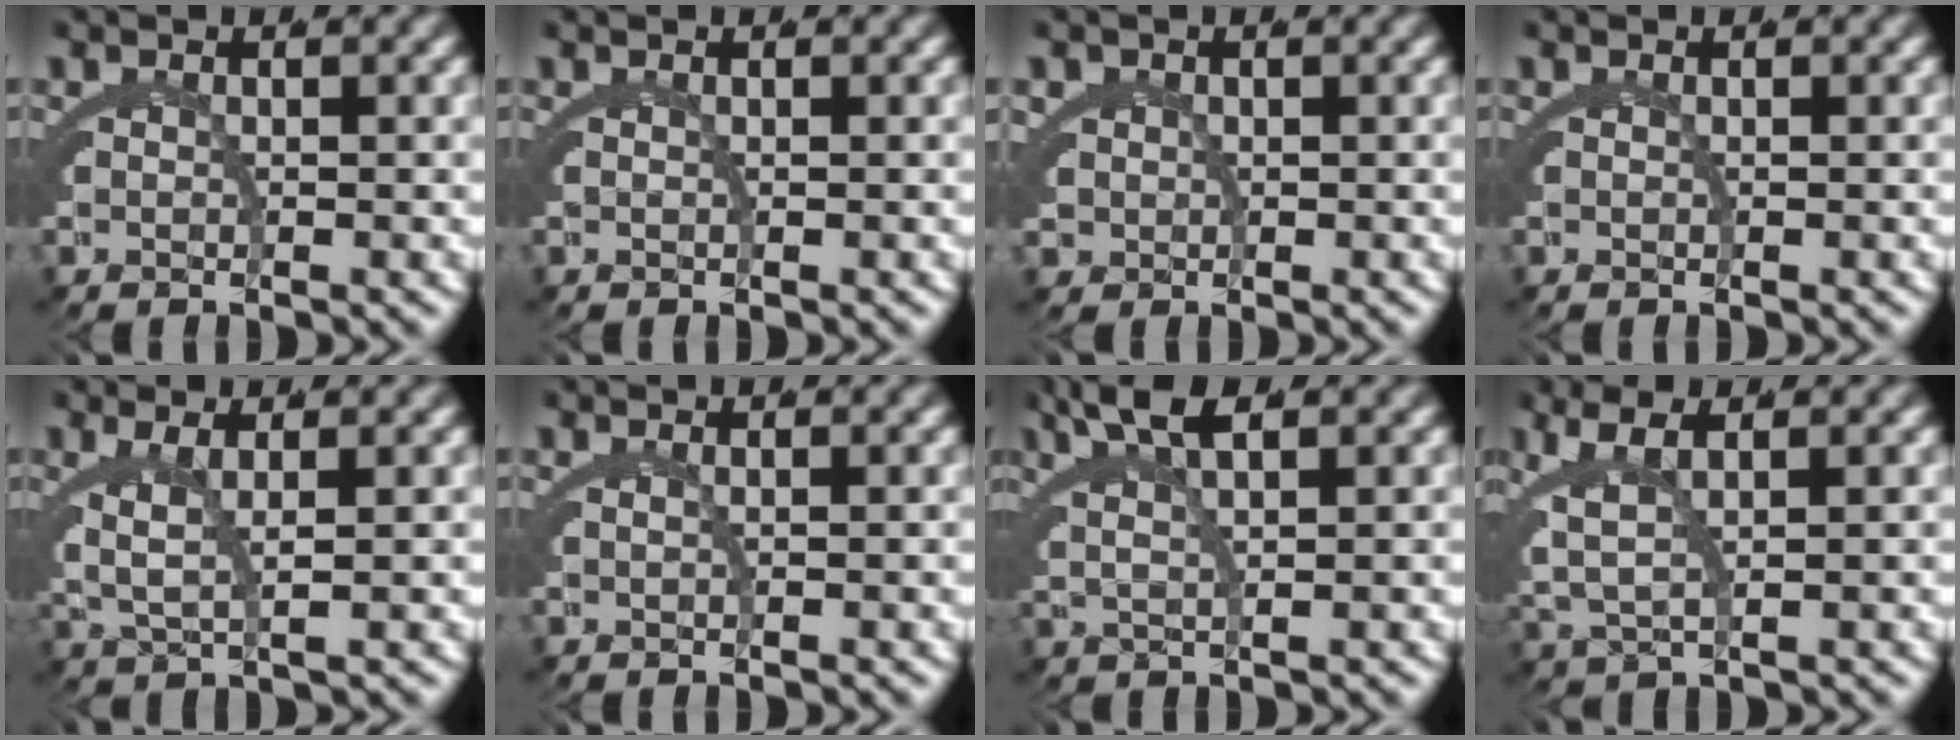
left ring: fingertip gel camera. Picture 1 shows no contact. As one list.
[{"total": 0.0}, {"total": 2.9, "force": [0.1, 2.7, 1.1], "torque": [-0.039, -0.015, 0.008]}, {"total": 0.0}, {"total": 3.3, "force": [0.7, 0.9, 3.1], "torque": [-0.067, -0.008, 0.019]}, {"total": 0.8, "force": [0.2, -0.7, 0.4], "torque": [-0.001, 0.003, 0.004]}, {"total": 4.7, "force": [2.9, 1.0, 3.6], "torque": [-0.068, 0.009, 0.050]}, {"total": 5.0, "force": [1.5, 2.4, 4.1], "torque": [-0.101, -0.003, 0.031]}]